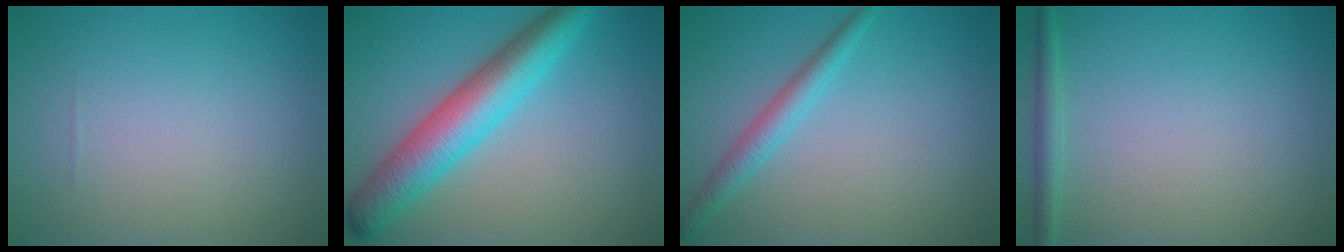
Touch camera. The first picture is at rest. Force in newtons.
{"total": 6.9, "press": 6.9, "slide": 0.1}
{"total": 2.3, "press": 2.3, "slide": 0.2}
{"total": 1.4, "press": 1.4, "slide": 0.1}